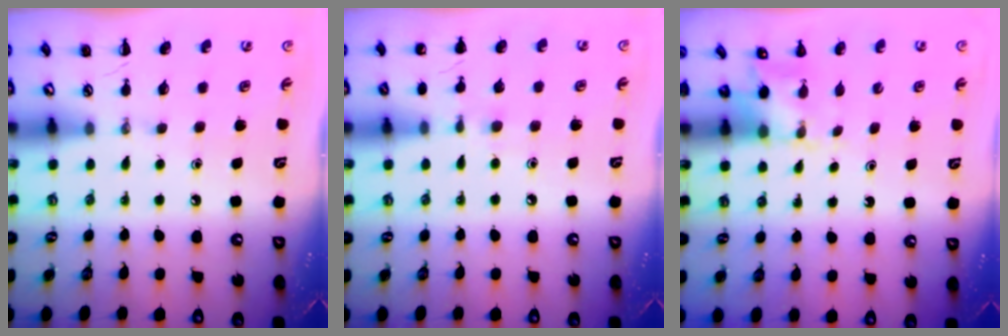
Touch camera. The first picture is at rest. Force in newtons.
{"total": 5.8, "press": 5.5, "slide": 1.8}
{"total": 3.0, "press": 2.8, "slide": 1.0}